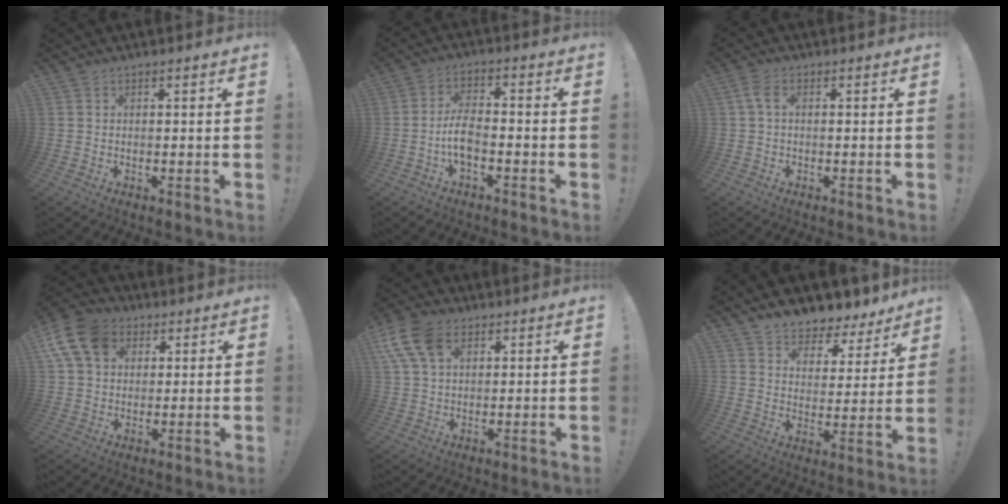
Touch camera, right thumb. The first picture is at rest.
{"total": 7.1, "force": [-2.9, 3.0, 5.8], "torque": [-0.121, 0.010, -0.052]}
{"total": 3.1, "force": [0.2, 1.8, 2.6], "torque": [-0.055, 0.013, 0.006]}
{"total": 13.8, "force": [5.3, 10.3, 7.4], "torque": [-0.140, -0.015, 0.106]}
{"total": 12.2, "force": [5.1, 7.9, 7.8], "torque": [-0.162, -0.004, 0.099]}
{"total": 6.9, "force": [6.1, 3.3, 0.9], "torque": [-0.016, -0.061, 0.111]}